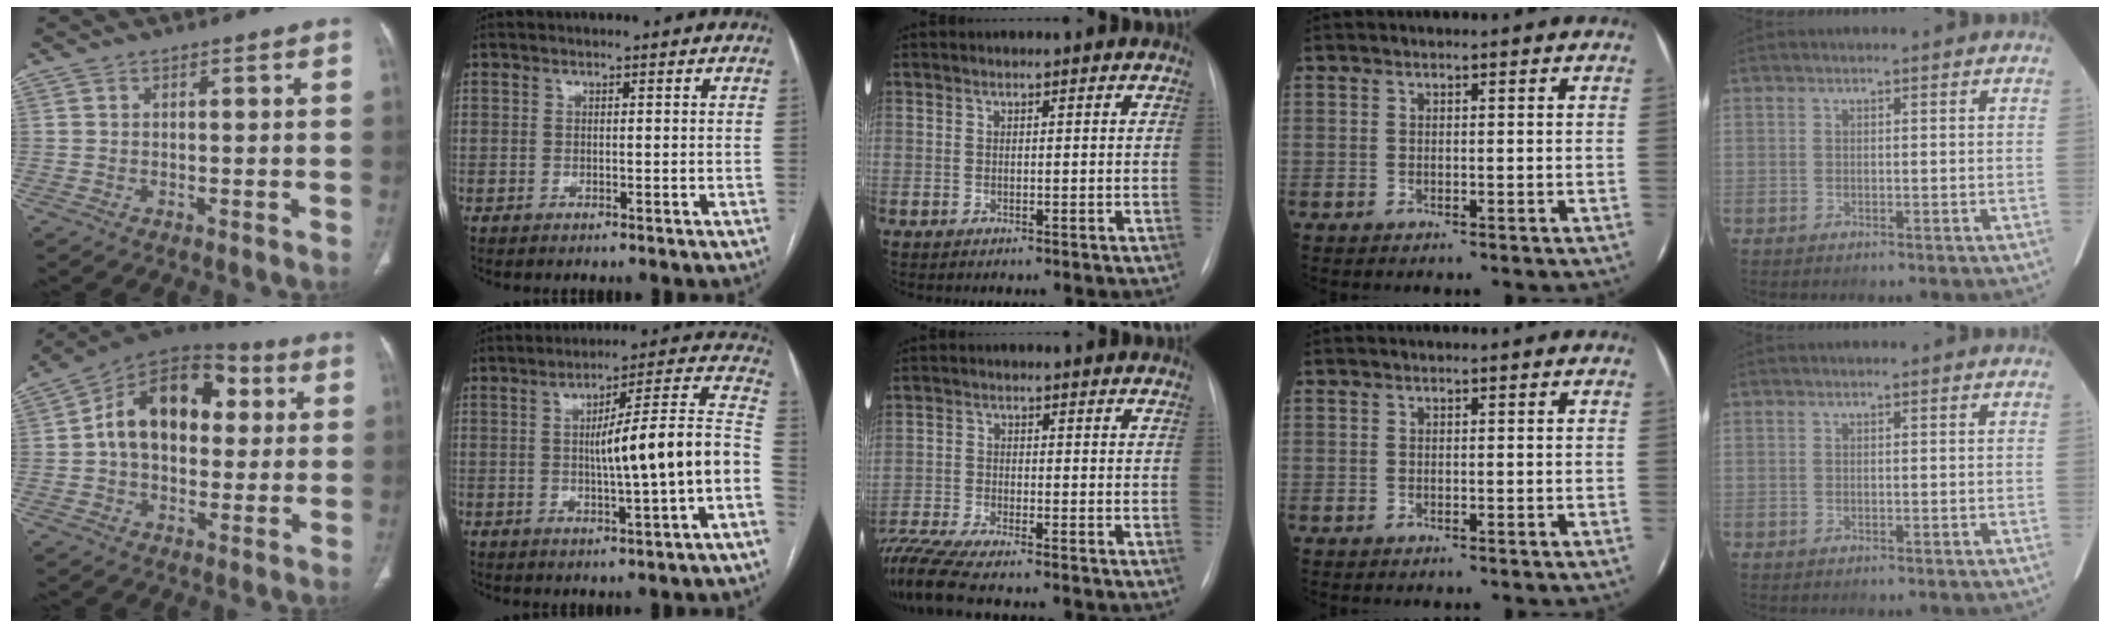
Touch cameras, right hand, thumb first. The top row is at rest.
{"thumb": {"total": 18.8, "force": [3.0, 12.6, 13.6], "torque": [-0.181, 0.027, 0.039]}, "index": {"total": 14.3, "force": [-2.4, 0.0, 14.1], "torque": [-0.201, 0.024, -0.035]}, "middle": {"total": 8.3, "force": [-7.4, -0.7, 3.7], "torque": [-0.071, -0.019, -0.130]}}